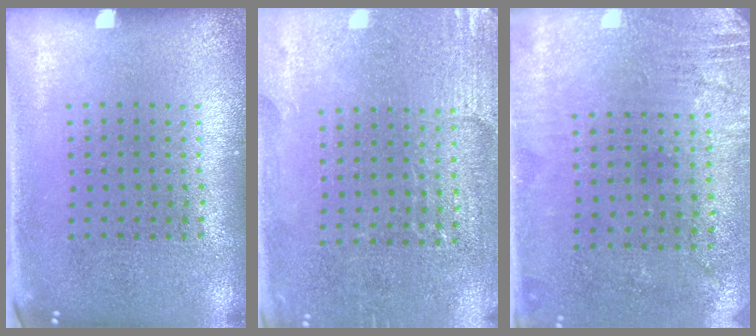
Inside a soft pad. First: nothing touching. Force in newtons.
{"total": 2.9, "press": 2.8, "slide": 0.8}
{"total": 2.8, "press": 2.4, "slide": 1.5}